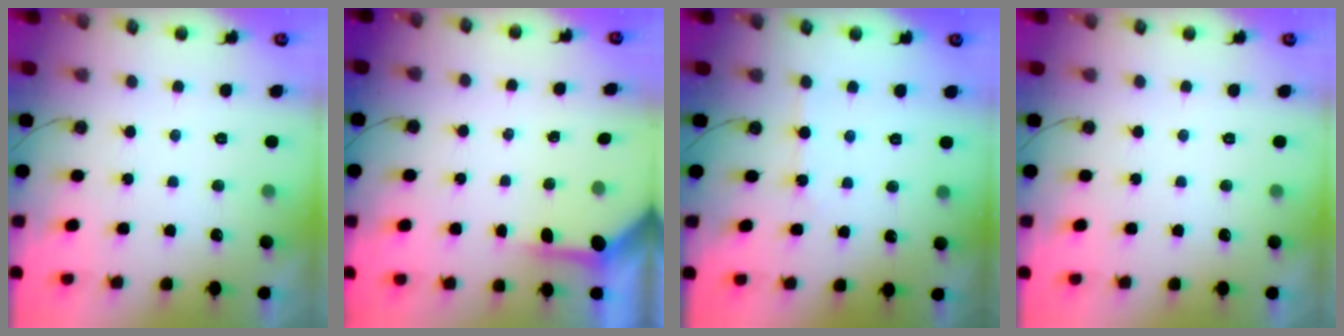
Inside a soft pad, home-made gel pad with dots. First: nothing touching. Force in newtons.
{"total": 3.8, "press": 3.8, "slide": 0.5}
{"total": 2.8, "press": 2.8, "slide": 0.4}
{"total": 0.0}